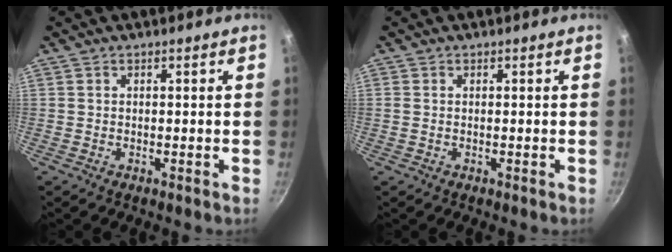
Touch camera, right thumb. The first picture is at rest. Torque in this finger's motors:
{"motor_torque": [0.01, -0.56, -0.15, 0.10, 0.02]}